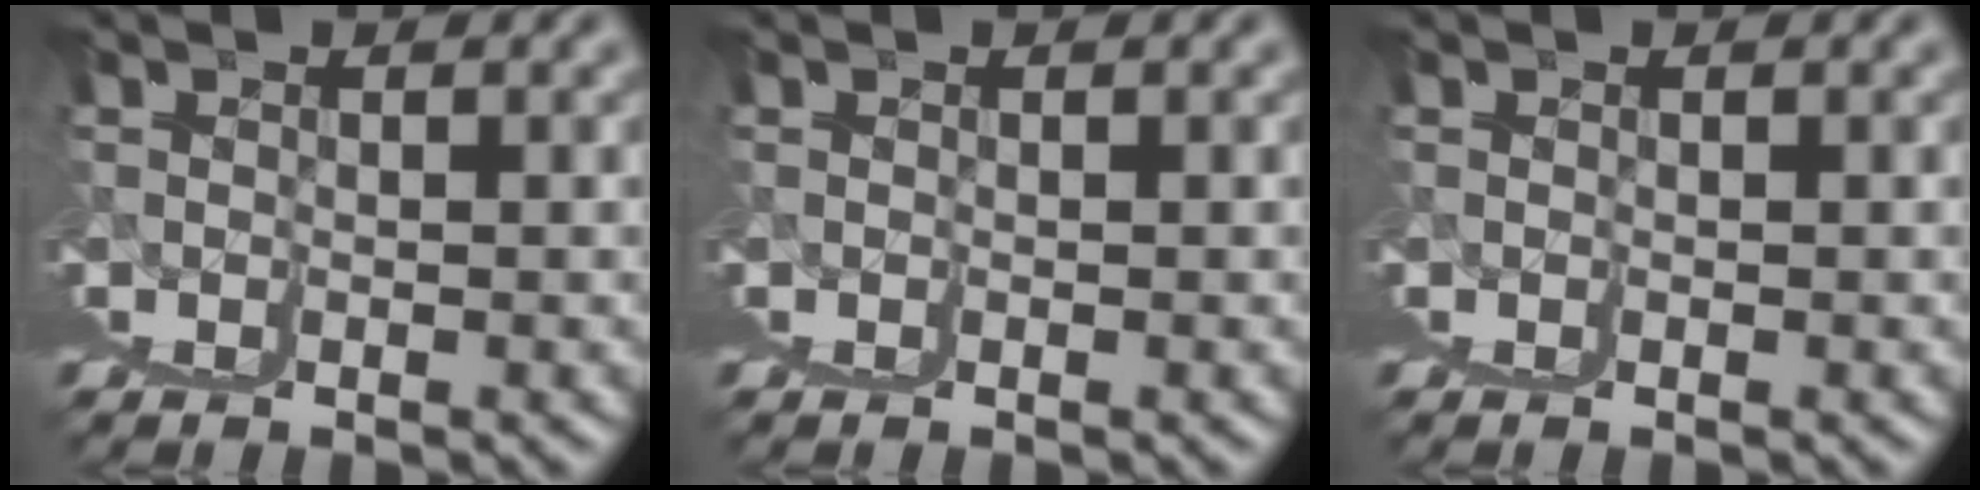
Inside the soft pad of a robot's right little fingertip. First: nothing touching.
{"total": 0.0}
{"total": 0.0}